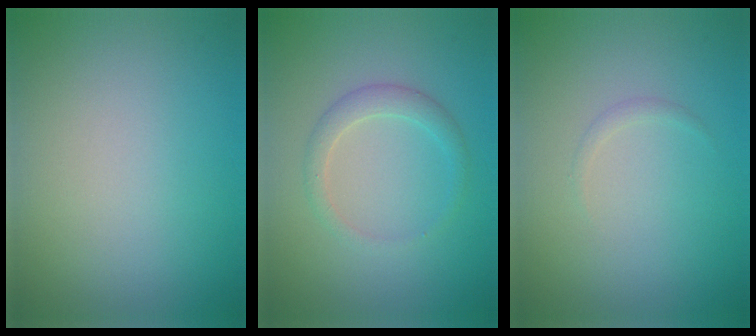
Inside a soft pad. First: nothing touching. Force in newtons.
{"total": 1.9, "press": 1.9, "slide": 0.0}
{"total": 0.5, "press": 0.5, "slide": 0.0}